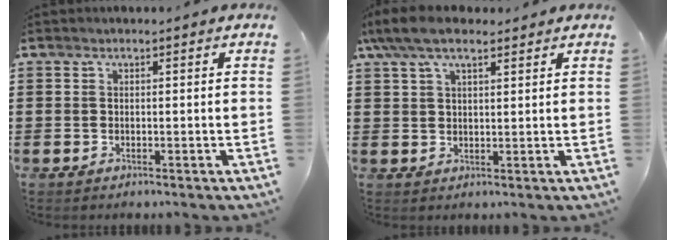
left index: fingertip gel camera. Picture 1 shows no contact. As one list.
[{"total": 6.4, "force": [4.4, 2.4, 3.9], "torque": [-0.087, 0.003, 0.082]}]